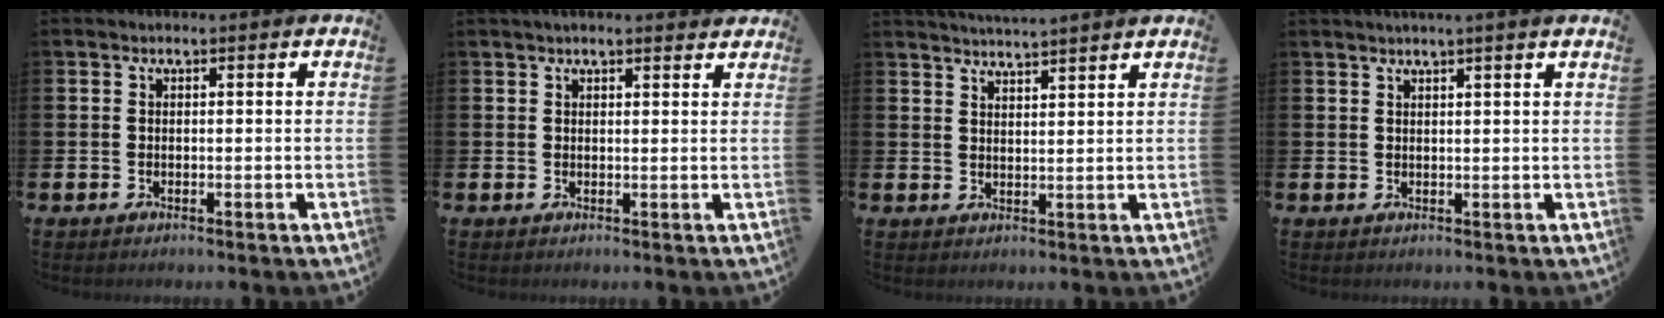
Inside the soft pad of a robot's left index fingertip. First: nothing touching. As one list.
[{"total": 1.8, "force": [1.7, 0.2, 0.5], "torque": [-0.012, -0.001, 0.031]}, {"total": 3.5, "force": [3.4, -0.8, -0.1], "torque": [-0.005, -0.017, 0.062]}, {"total": 1.6, "force": [1.4, -0.6, 0.6], "torque": [-0.015, -0.001, 0.027]}]